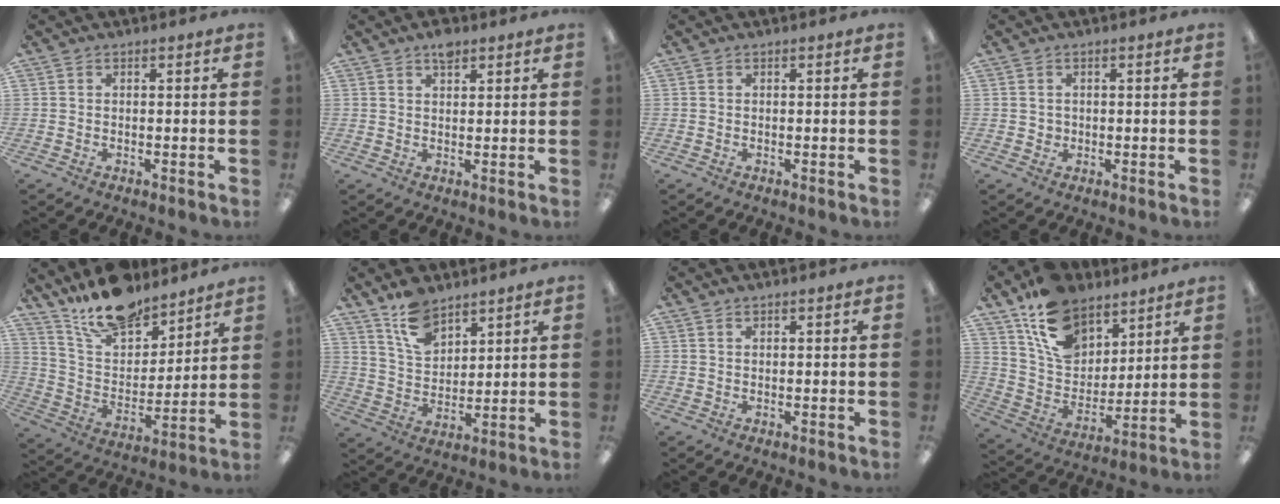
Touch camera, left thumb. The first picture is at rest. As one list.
[{"total": 3.3, "force": [2.4, 1.5, 1.7], "torque": [-0.014, -0.008, 0.038]}, {"total": 0.0}, {"total": 1.3, "force": [0.3, 1.2, 0.3], "torque": [-0.008, 0.005, 0.003]}, {"total": 16.4, "force": [13.9, 6.6, 5.7], "torque": [-0.117, -0.091, 0.255]}, {"total": 10.1, "force": [7.4, 5.5, 4.2], "torque": [-0.083, -0.034, 0.140]}, {"total": 0.7, "force": [0.5, 0.3, 0.3], "torque": [-0.008, 0.002, 0.010]}, {"total": 16.7, "force": [10.4, 10.8, 7.2], "torque": [-0.132, -0.055, 0.201]}]